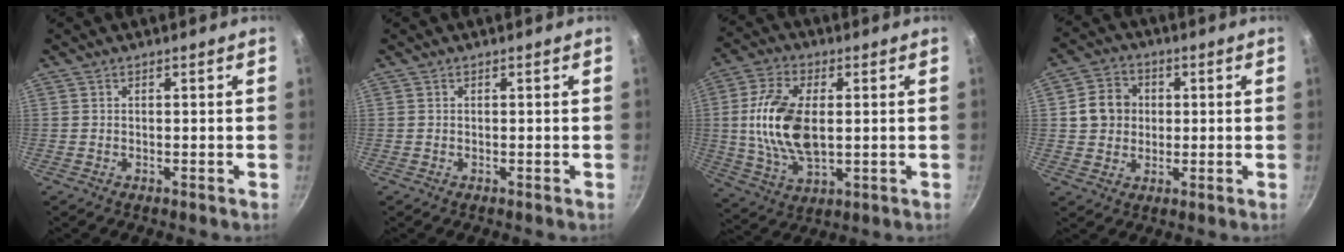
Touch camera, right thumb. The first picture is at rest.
{"total": 0.0}
{"total": 15.0, "force": [1.0, 8.4, 12.4], "torque": [-0.232, 0.004, 0.020]}
{"total": 7.6, "force": [1.0, 6.8, 3.3], "torque": [-0.027, 0.012, 0.009]}